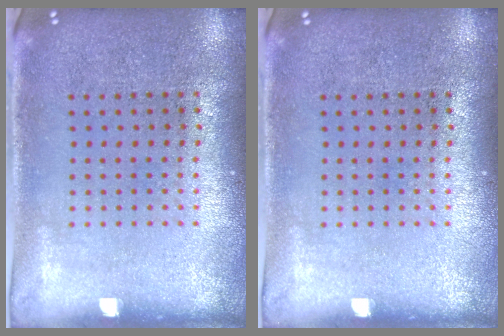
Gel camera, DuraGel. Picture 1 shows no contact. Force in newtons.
{"total": 0.0}